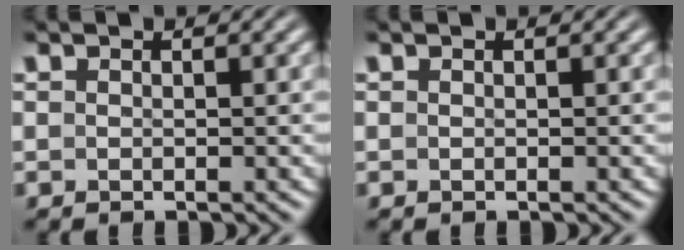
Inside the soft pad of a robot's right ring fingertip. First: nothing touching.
{"total": 0.0}